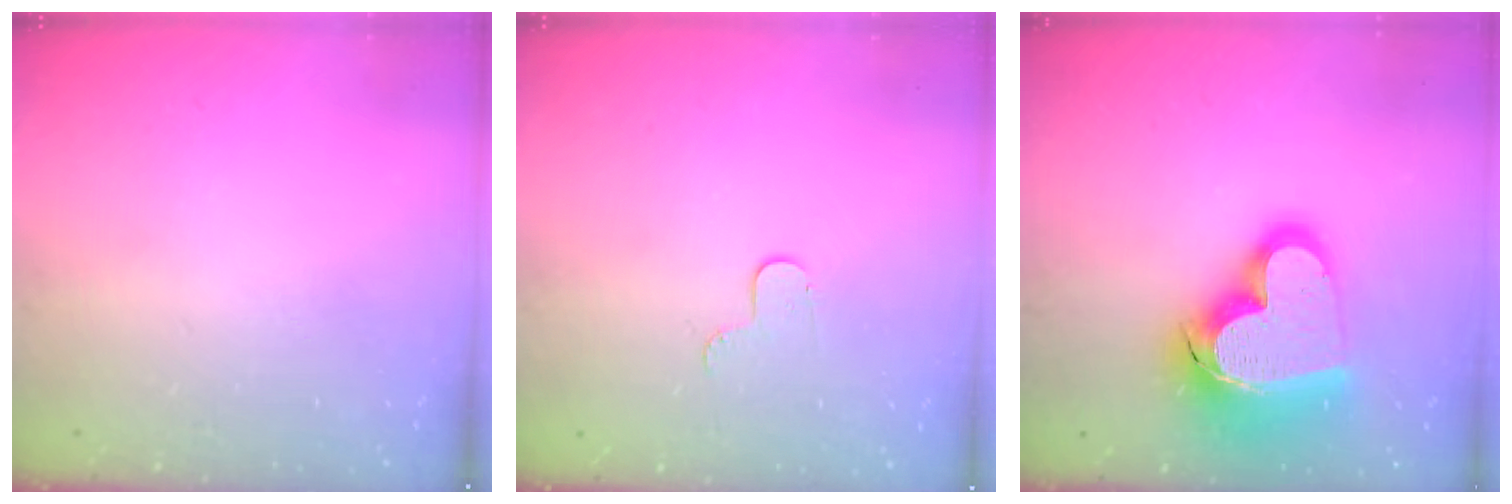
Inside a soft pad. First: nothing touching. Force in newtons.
{"total": 3.5, "press": 3.5, "slide": 0.4}
{"total": 23.0, "press": 22.9, "slide": 2.3}